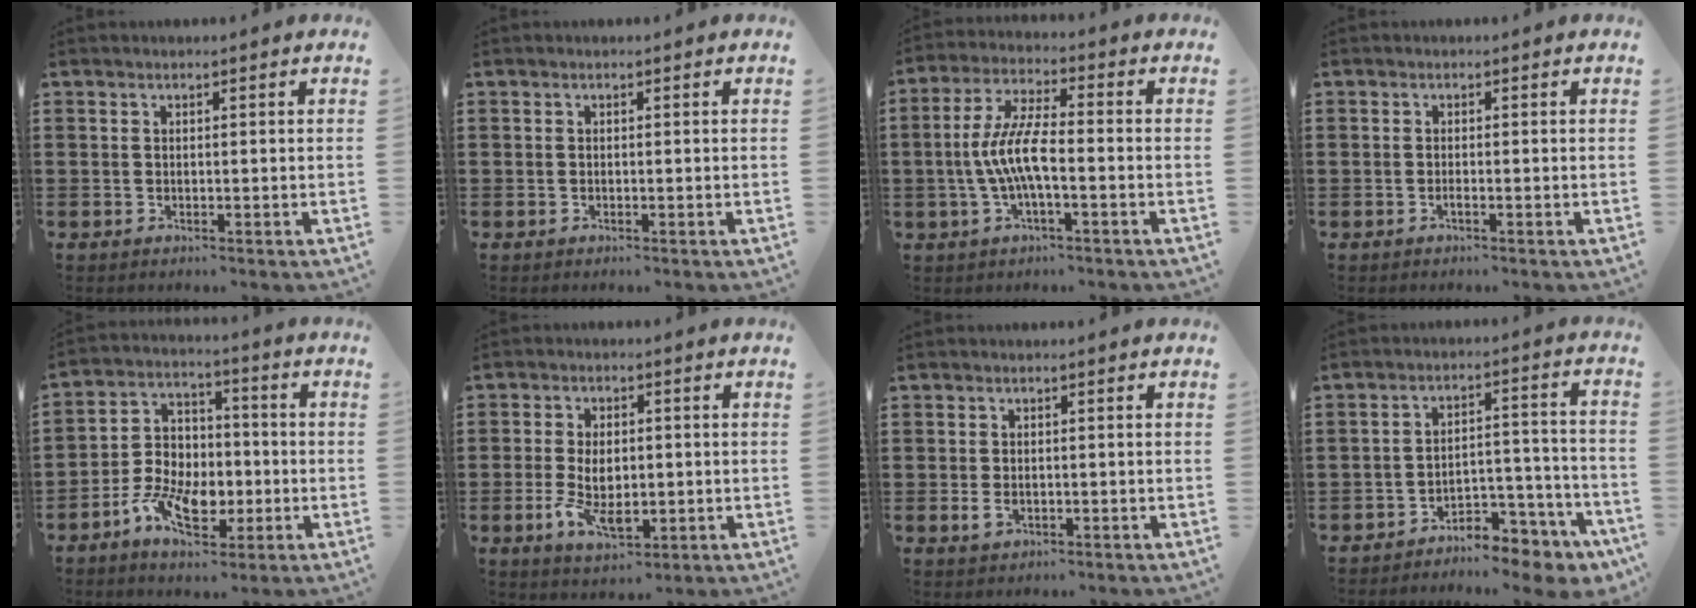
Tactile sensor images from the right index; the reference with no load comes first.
{"total": 0.0}
{"total": 7.7, "force": [-1.7, 1.9, 7.3], "torque": [-0.167, -0.013, -0.039]}
{"total": 0.6, "force": [-0.5, 0.0, 0.5], "torque": [-0.009, -0.003, -0.008]}
{"total": 8.8, "force": [-3.1, 6.1, 5.6], "torque": [-0.132, 0.013, -0.057]}
{"total": 6.6, "force": [-1.2, 3.7, 5.3], "torque": [-0.116, 0.000, -0.023]}
{"total": 1.5, "force": [-0.4, 0.8, 1.2], "torque": [-0.025, -0.002, -0.007]}
{"total": 6.3, "force": [-5.9, 1.6, 1.5], "torque": [-0.020, 0.018, -0.114]}